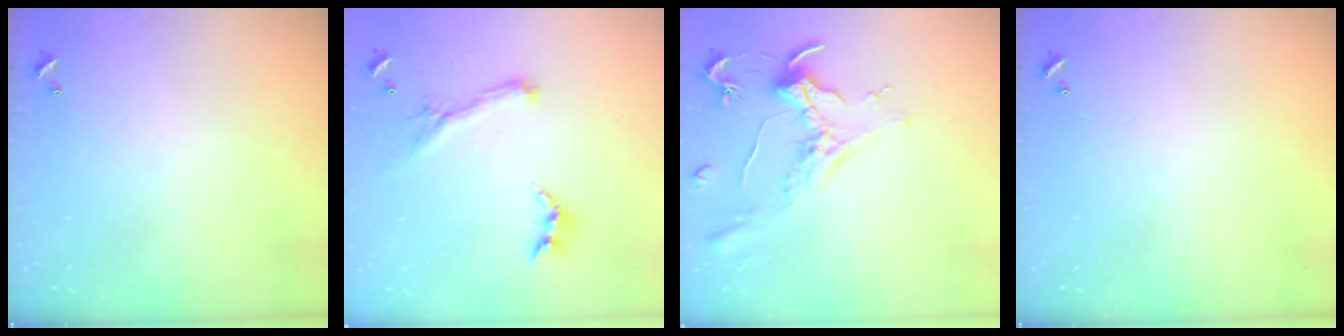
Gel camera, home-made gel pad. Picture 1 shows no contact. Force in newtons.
{"total": 0.8, "press": 0.8, "slide": 0.2}
{"total": 1.5, "press": 1.3, "slide": 0.8}
{"total": 0.0}